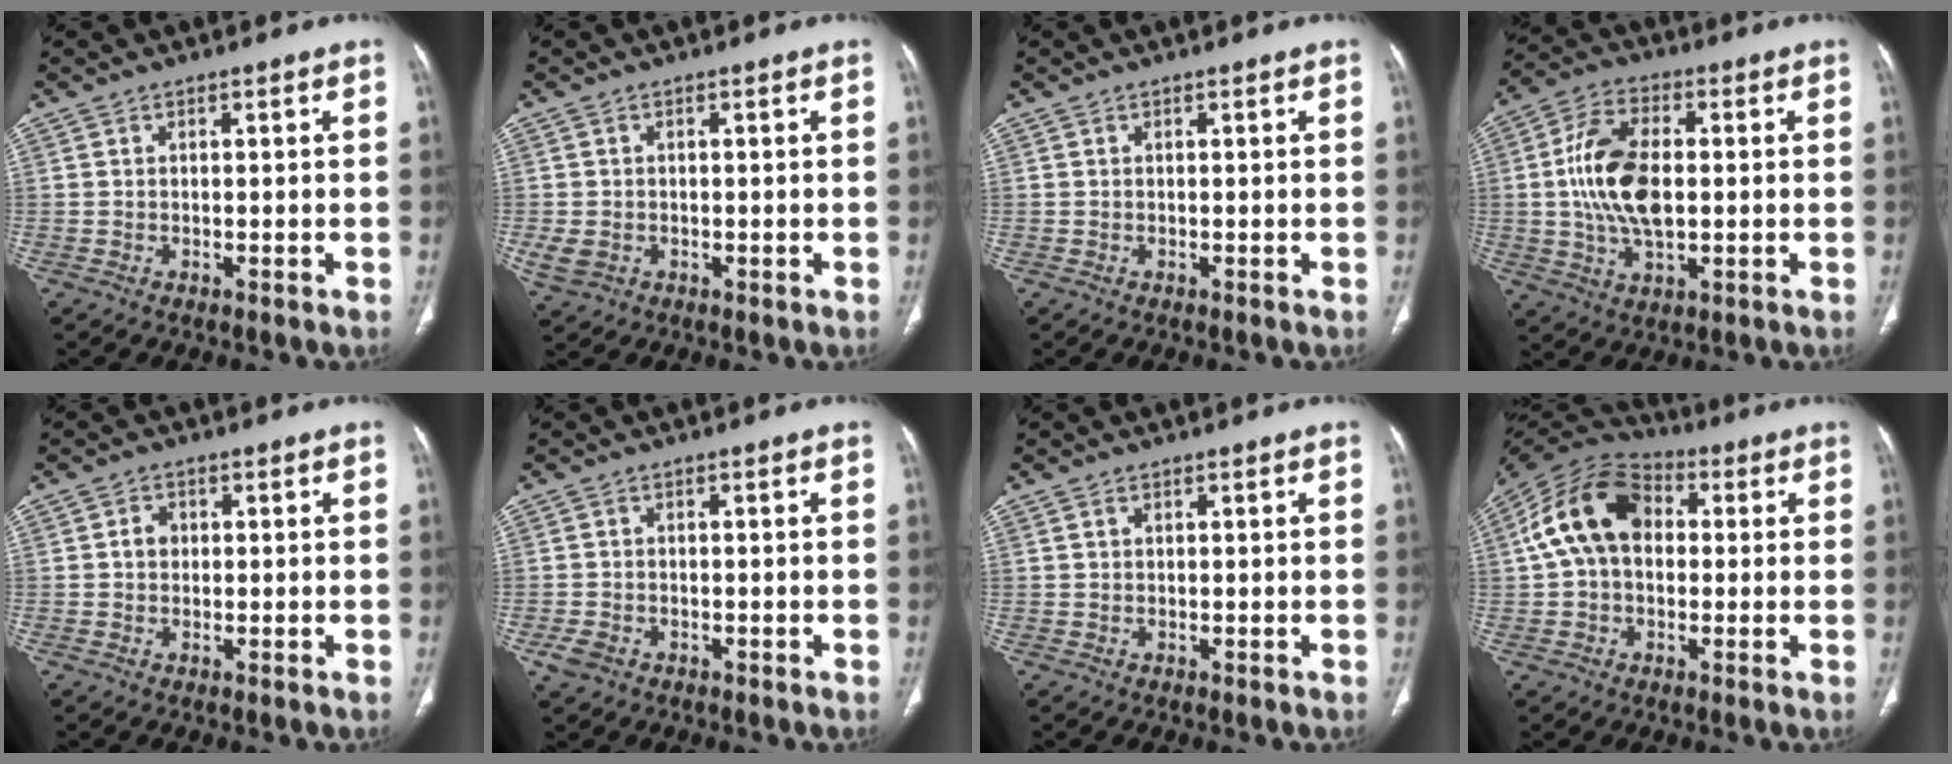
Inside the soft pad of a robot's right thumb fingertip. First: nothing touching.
{"total": 3.5, "force": [-0.7, 2.8, 1.9], "torque": [-0.044, 0.000, -0.004]}
{"total": 0.0}
{"total": 13.9, "force": [0.3, 7.7, 11.6], "torque": [-0.224, 0.012, 0.004]}
{"total": 2.2, "force": [0.2, 1.9, 1.1], "torque": [-0.009, 0.007, 0.002]}
{"total": 3.0, "force": [-1.3, 2.2, 1.5], "torque": [-0.031, 0.002, -0.019]}
{"total": 0.7, "force": [0.3, 0.5, 0.4], "torque": [-0.008, 0.002, 0.006]}
{"total": 14.9, "force": [1.9, 10.5, 10.5], "torque": [-0.183, 0.037, 0.020]}